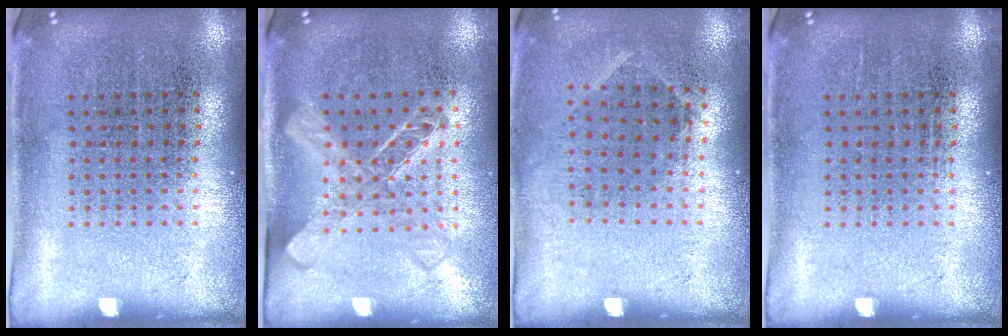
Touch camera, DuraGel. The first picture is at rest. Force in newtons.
{"total": 1.6, "press": 1.5, "slide": 0.7}
{"total": 0.9, "press": 0.7, "slide": 0.7}
{"total": 0.0}